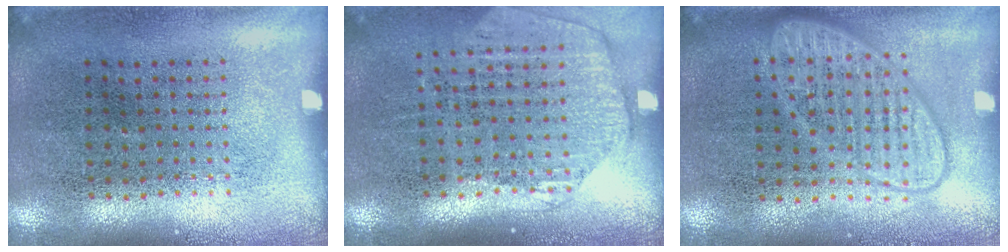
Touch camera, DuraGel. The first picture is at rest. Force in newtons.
{"total": 1.6, "press": 1.4, "slide": 0.7}
{"total": 2.7, "press": 2.7, "slide": 0.4}